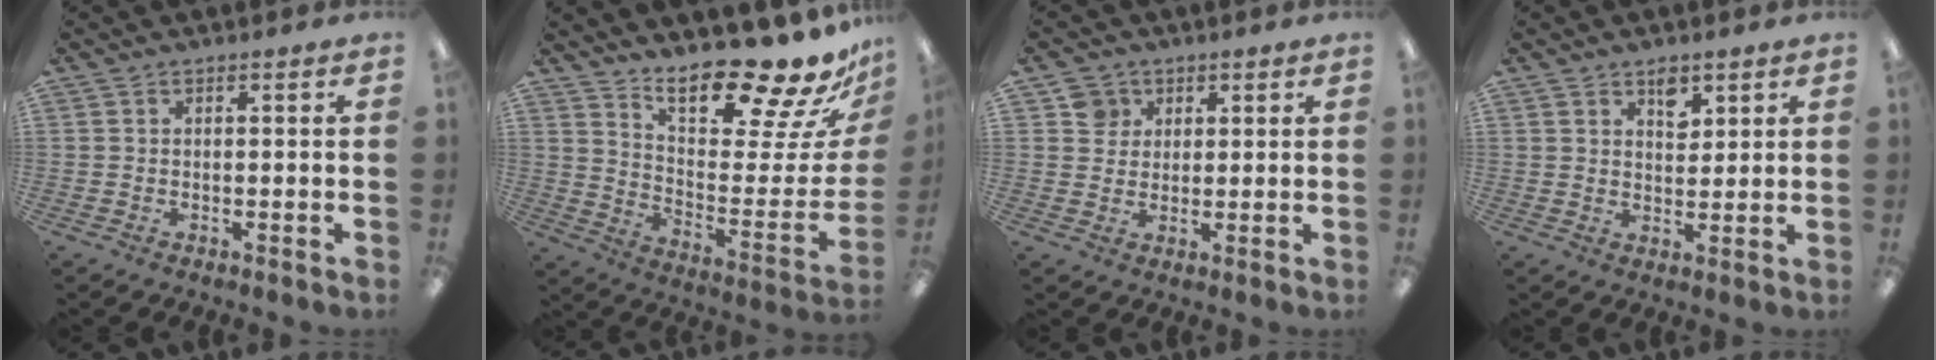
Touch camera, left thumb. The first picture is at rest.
{"total": 20.1, "force": [17.5, 4.1, 8.9], "torque": [-0.120, -0.151, 0.287]}
{"total": 4.8, "force": [2.3, 4.1, 0.6], "torque": [-0.004, 0.000, 0.040]}
{"total": 4.4, "force": [3.0, 2.4, 2.1], "torque": [-0.007, -0.017, 0.047]}